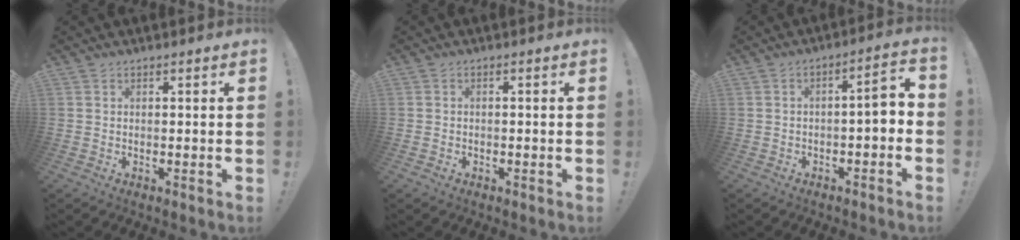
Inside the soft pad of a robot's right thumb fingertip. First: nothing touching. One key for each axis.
{"total": 1.0, "fx": -0.6, "fy": 0.8, "fz": 0.0, "tx": 0.002, "ty": 0.003, "tz": -0.010}
{"total": 4.9, "fx": -1.6, "fy": 0.7, "fz": 4.6, "tx": -0.064, "ty": 0.000, "tz": -0.033}